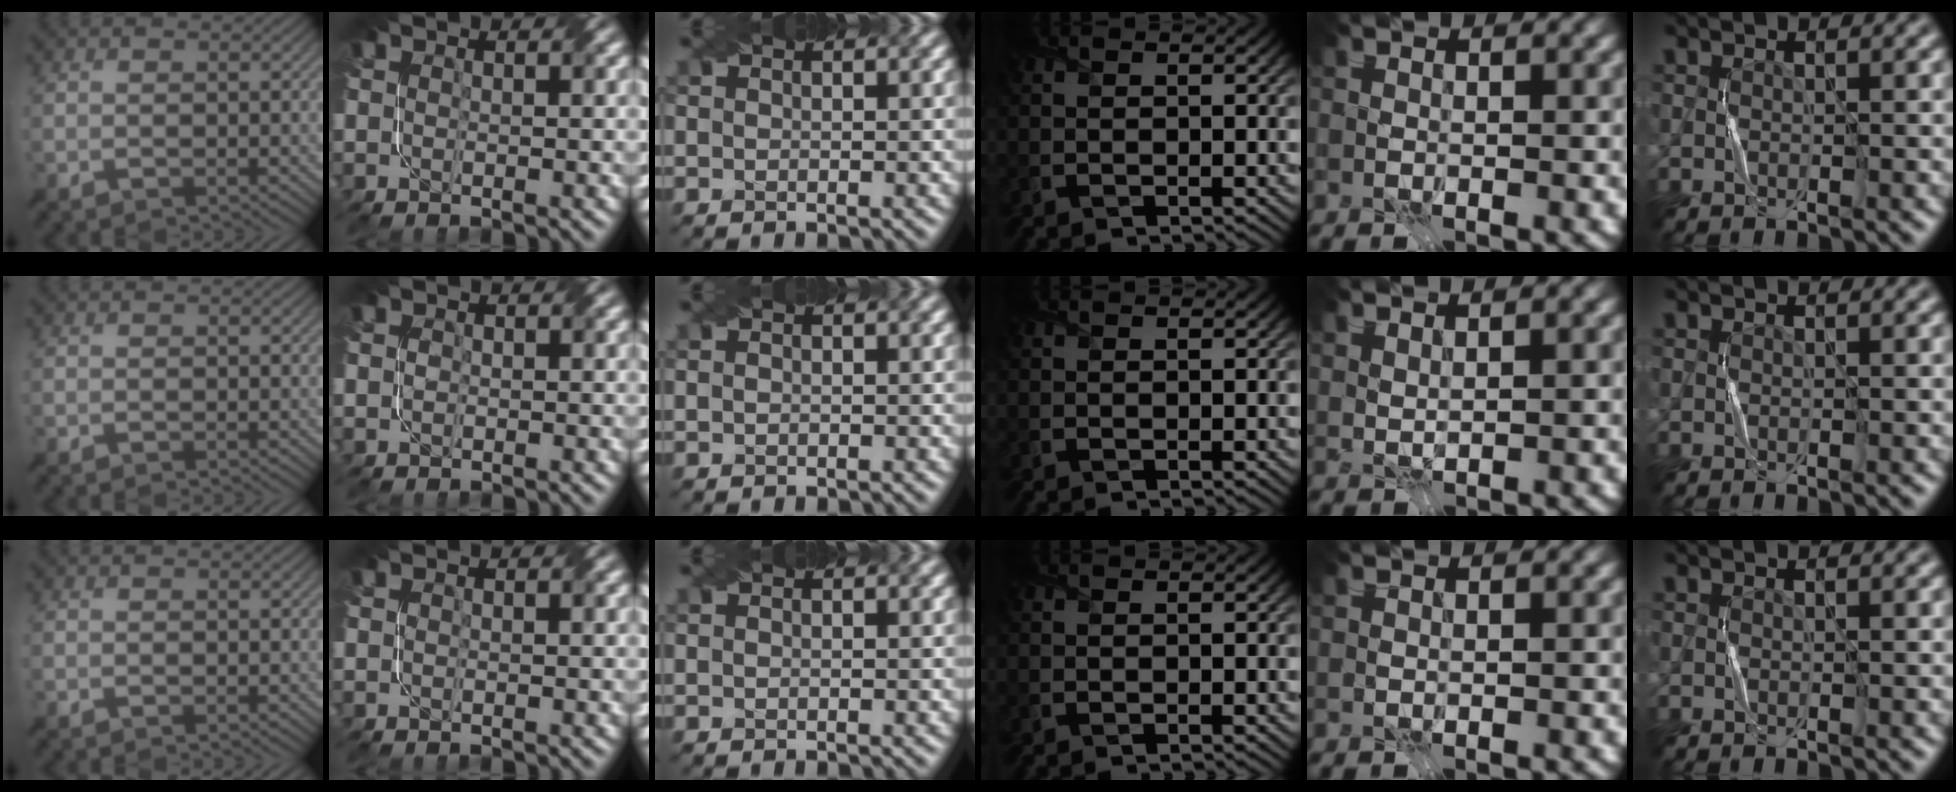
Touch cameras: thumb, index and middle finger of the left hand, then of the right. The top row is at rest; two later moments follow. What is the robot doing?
{"motion": "fold", "object": "coffee filter"}